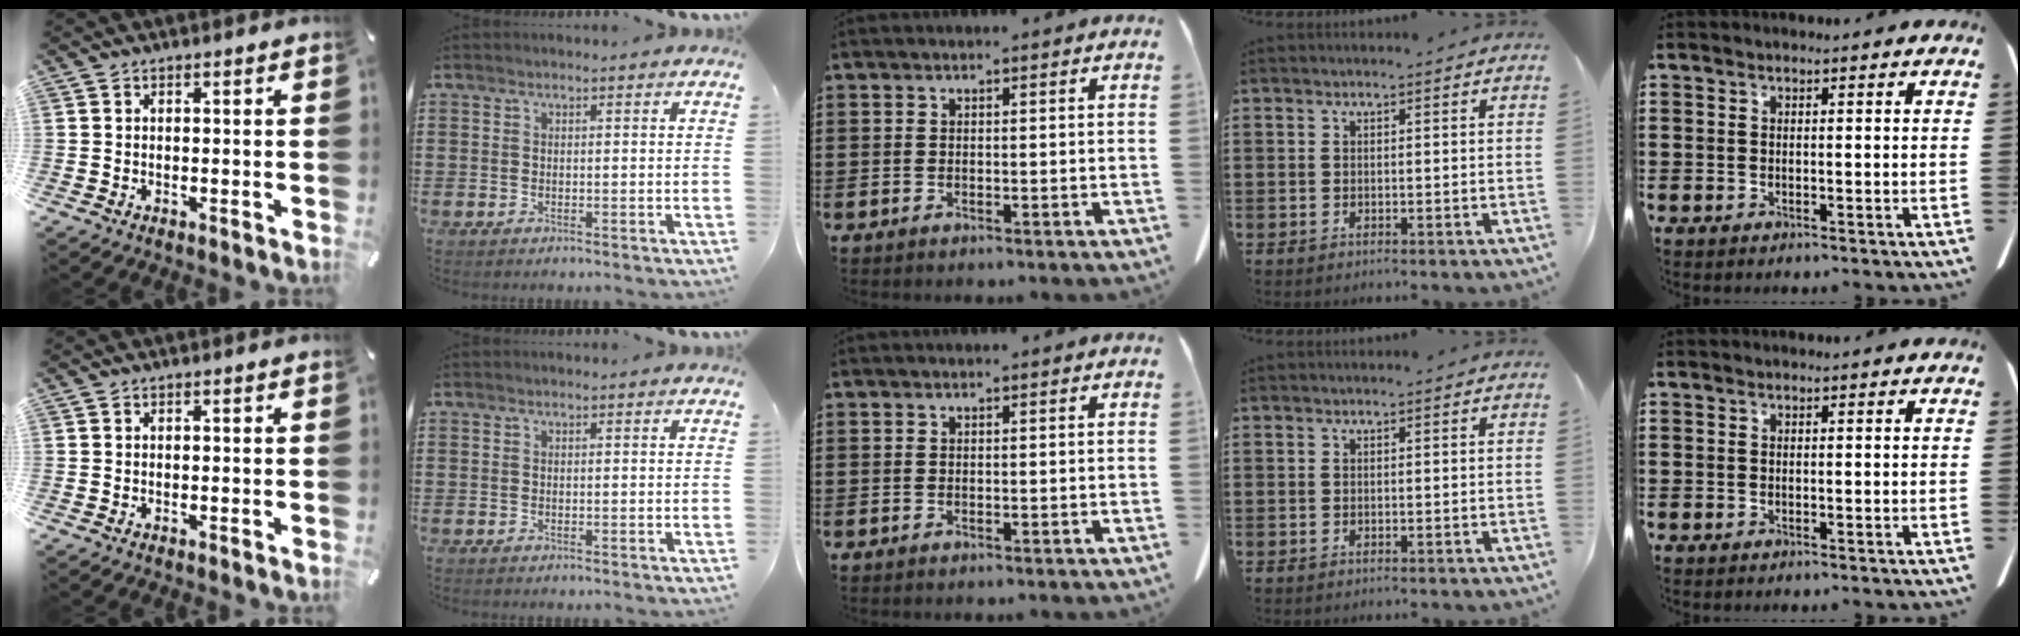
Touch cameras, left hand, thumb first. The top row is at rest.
{}